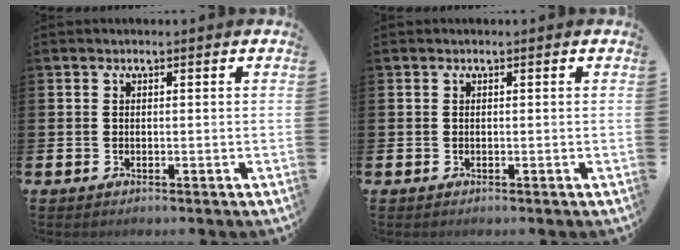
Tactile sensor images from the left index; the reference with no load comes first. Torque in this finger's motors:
{"motor_torque": [-0.03, 0.03, 0.04, -0.01]}